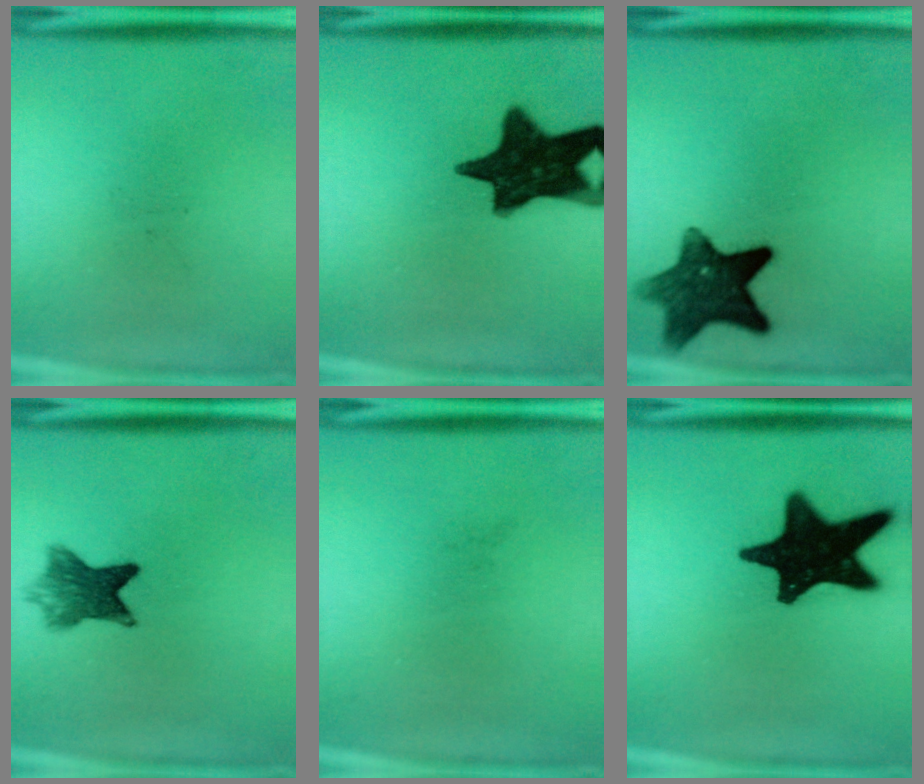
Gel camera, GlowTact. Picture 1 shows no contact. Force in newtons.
{"total": 15.7}
{"total": 10.6}
{"total": 6.9}
{"total": 0.0}
{"total": 19.0}